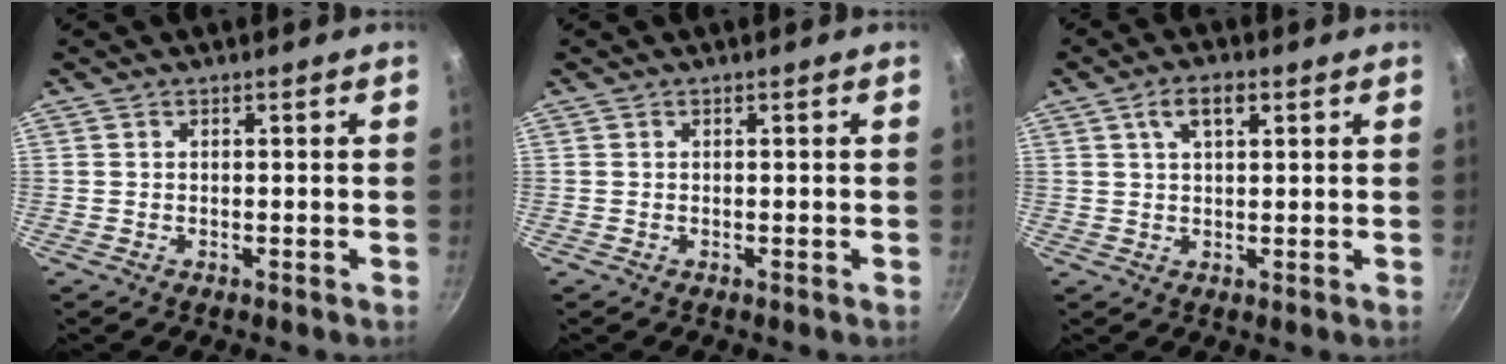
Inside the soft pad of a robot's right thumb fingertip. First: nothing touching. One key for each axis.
{"total": 0.0}
{"total": 4.9, "fx": 2.1, "fy": 2.4, "fz": 3.8, "tx": -0.056, "ty": 0.003, "tz": 0.035}